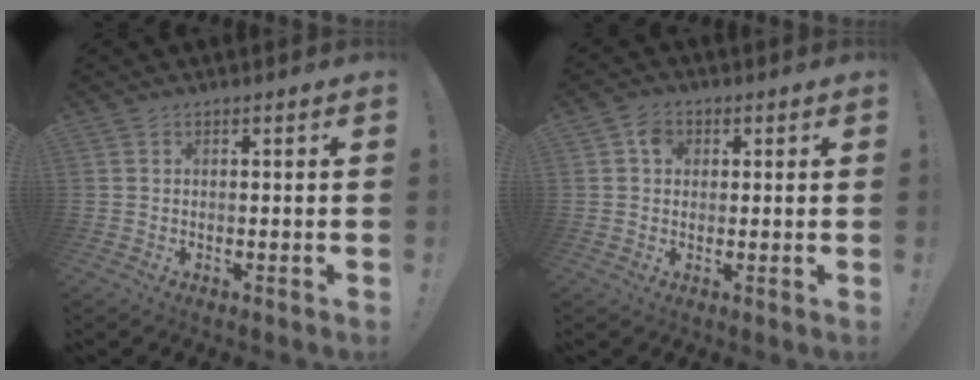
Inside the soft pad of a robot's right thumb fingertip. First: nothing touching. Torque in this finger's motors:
{"motor_torque": [0.01, 0.01, -0.01, 0.02, 0.00]}